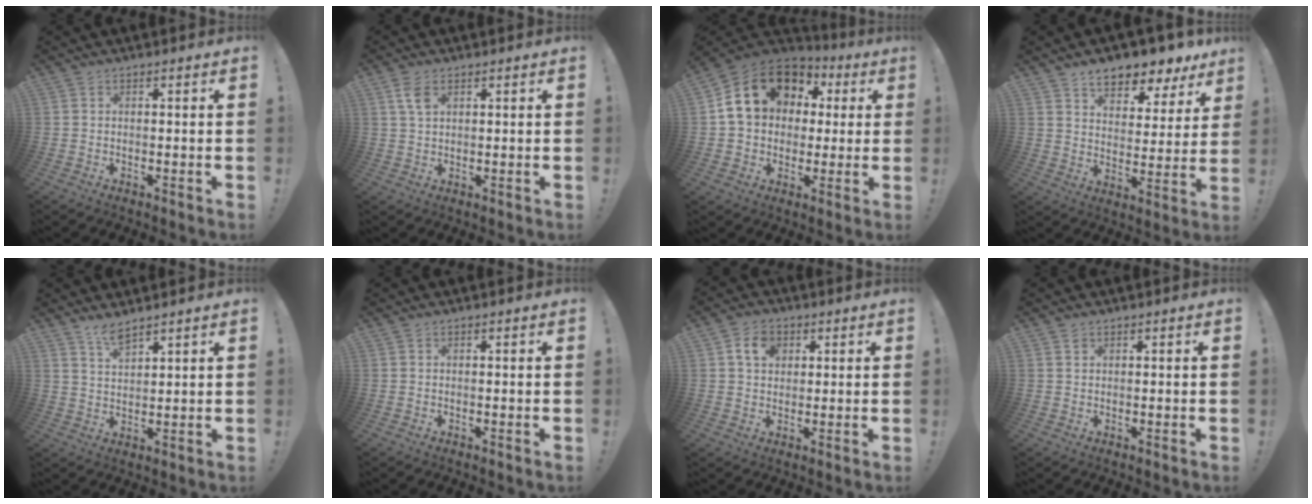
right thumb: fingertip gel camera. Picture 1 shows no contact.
{"total": 4.3, "force": [2.0, 2.2, 3.0], "torque": [-0.059, -0.001, 0.038]}
{"total": 17.4, "force": [5.9, 13.4, 9.4], "torque": [-0.148, -0.009, 0.119]}
{"total": 9.4, "force": [7.4, 4.0, 4.1], "torque": [-0.062, -0.061, 0.131]}
{"total": 5.1, "force": [4.2, 1.3, 2.7], "torque": [-0.055, -0.021, 0.075]}
{"total": 0.0}
{"total": 7.0, "force": [2.5, 5.2, 3.9], "torque": [-0.057, 0.005, 0.045]}
{"total": 0.8, "force": [0.6, 0.6, 0.1], "torque": [0.002, -0.001, 0.010]}